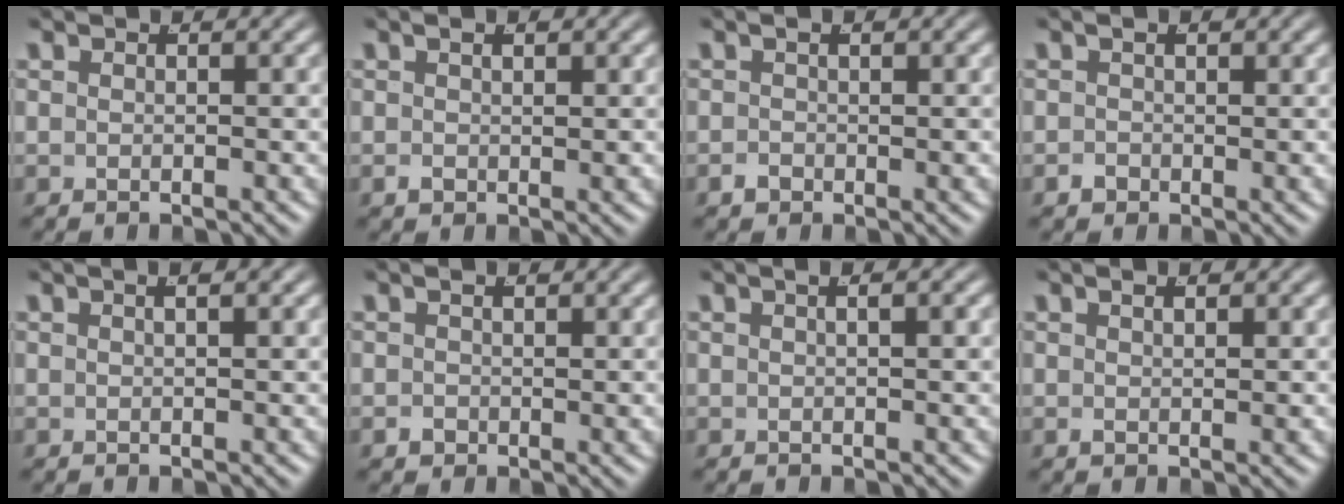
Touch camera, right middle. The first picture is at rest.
{"total": 1.0, "force": [0.1, 0.4, 0.9], "torque": [-0.008, -0.007, 0.010]}
{"total": 0.8, "force": [-0.4, 0.4, 0.6], "torque": [-0.006, -0.007, -0.001]}
{"total": 0.7, "force": [-0.3, 0.5, 0.3], "torque": [0.001, -0.007, 0.000]}
{"total": 1.3, "force": [0.6, -0.1, 1.1], "torque": [-0.010, 0.009, 0.008]}
{"total": 0.8, "force": [-0.1, 0.6, 0.4], "torque": [-0.002, -0.007, 0.006]}
{"total": 1.9, "force": [0.7, 0.4, 1.7], "torque": [-0.008, 0.017, 0.006]}
{"total": 1.0, "force": [0.4, 0.1, 0.9], "torque": [-0.005, -0.003, 0.011]}